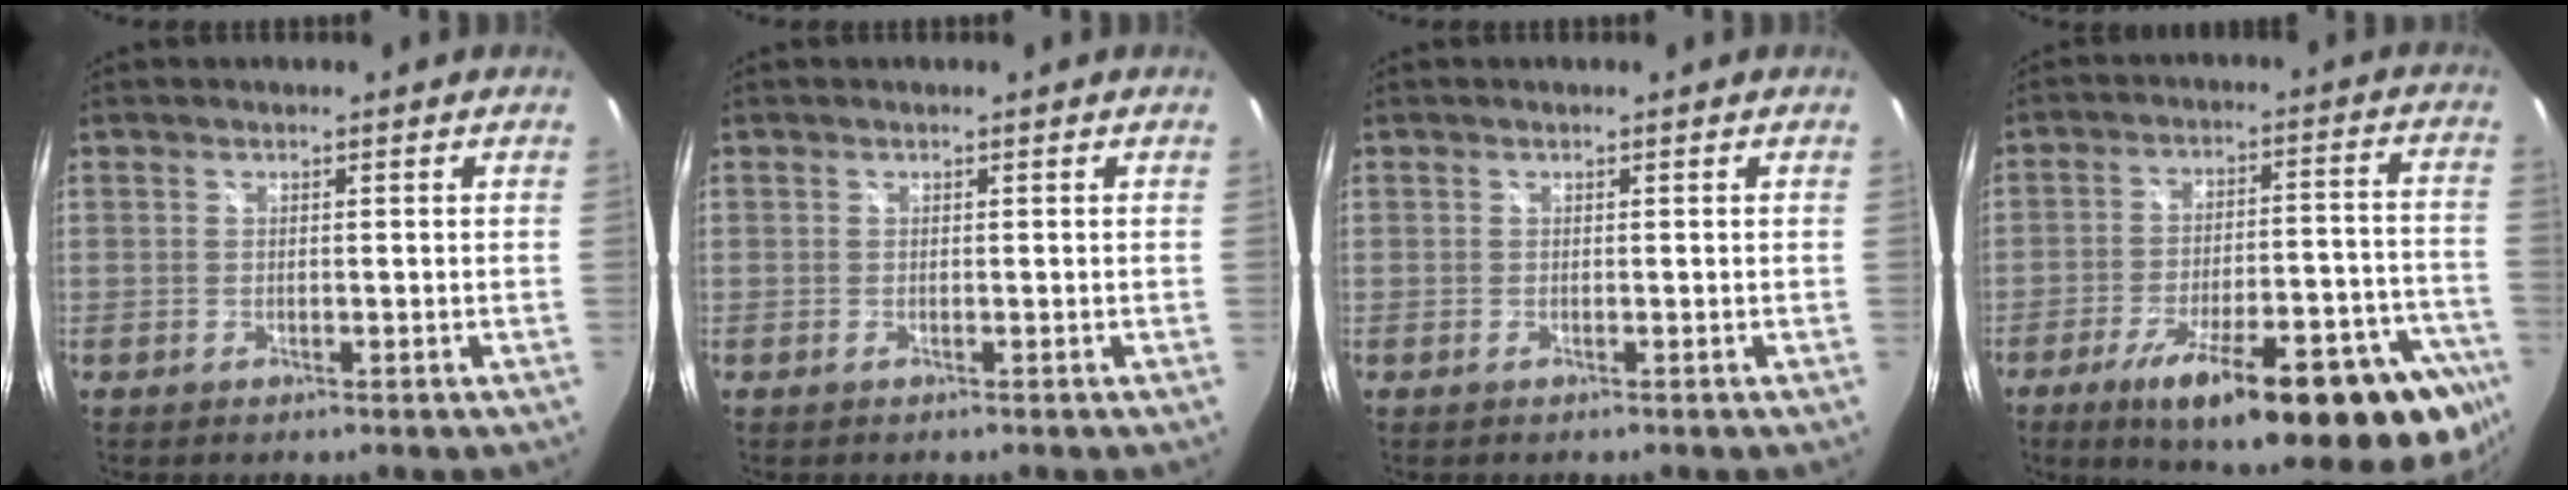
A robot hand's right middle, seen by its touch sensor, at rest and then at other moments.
{"total": 0.0}
{"total": 0.0}
{"total": 29.4, "force": [-19.2, 7.3, 21.0], "torque": [-0.282, -0.022, -0.259]}